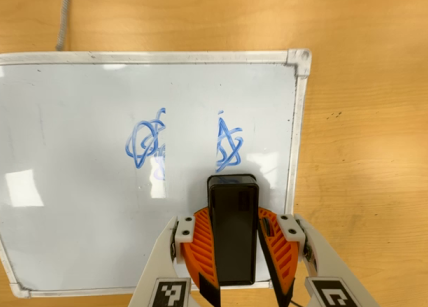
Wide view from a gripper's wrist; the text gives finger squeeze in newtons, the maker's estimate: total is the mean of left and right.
{"total": 9.9, "left": 9.9, "right": 9.8}